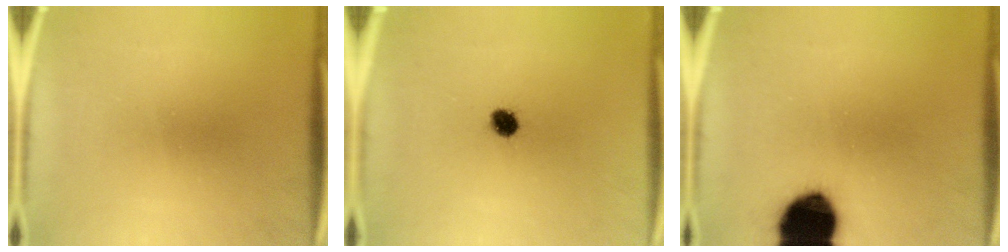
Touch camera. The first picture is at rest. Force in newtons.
{"total": 3.5}
{"total": 19.6}